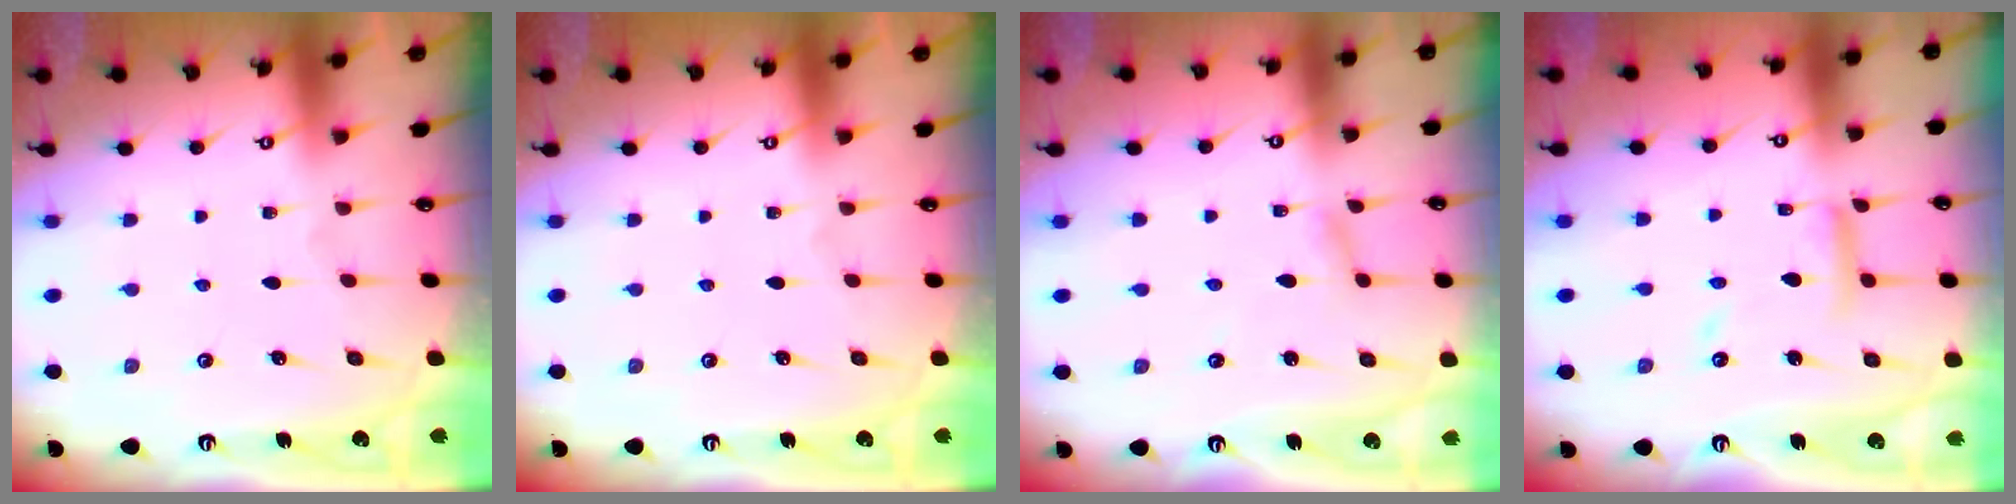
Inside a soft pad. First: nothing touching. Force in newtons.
{"total": 0.0}
{"total": 2.5, "press": 2.5, "slide": 0.1}
{"total": 11.6, "press": 11.5, "slide": 1.1}